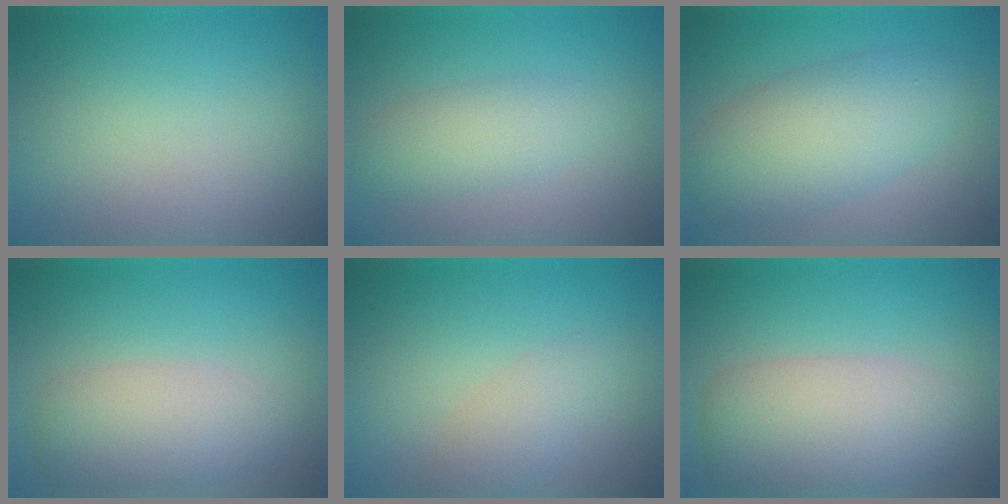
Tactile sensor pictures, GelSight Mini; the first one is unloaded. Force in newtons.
{"total": 2.8, "press": 2.8, "slide": 0.1}
{"total": 6.5, "press": 6.5, "slide": 0.3}
{"total": 4.6, "press": 4.6, "slide": 0.1}
{"total": 2.3, "press": 2.3, "slide": 0.0}
{"total": 7.0, "press": 7.0, "slide": 0.4}